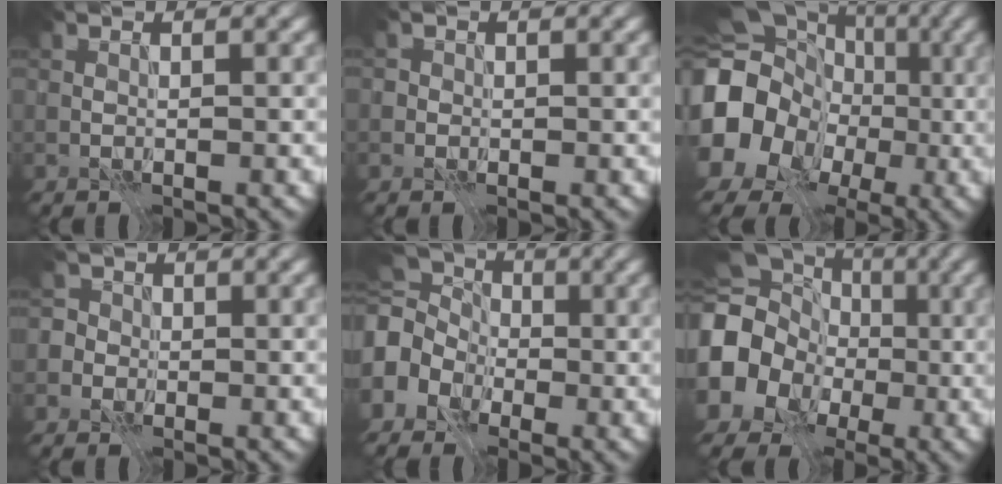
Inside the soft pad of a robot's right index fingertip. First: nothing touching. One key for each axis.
{"total": 0.9, "fx": 0.1, "fy": 0.9, "fz": 0.1, "tx": 0.004, "ty": 0.000, "tz": -0.004}
{"total": 17.3, "fx": -2.5, "fy": 15.7, "fz": 6.8, "tx": -0.167, "ty": -0.015, "tz": -0.081}
{"total": 3.3, "fx": -0.3, "fy": 3.2, "fz": 0.9, "tx": 0.011, "ty": 0.020, "tz": -0.039}
{"total": 9.2, "fx": -0.9, "fy": 7.7, "fz": 4.9, "tx": -0.088, "ty": 0.010, "tz": -0.053}
{"total": 13.7, "fx": -1.4, "fy": 12.5, "fz": 5.4, "tx": -0.141, "ty": -0.007, "tz": -0.058}